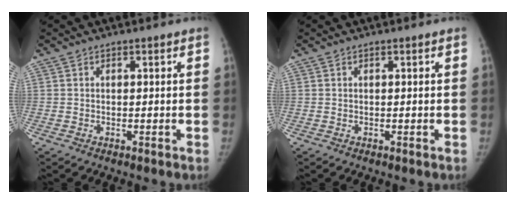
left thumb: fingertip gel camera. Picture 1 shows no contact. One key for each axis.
{"total": 0.0}